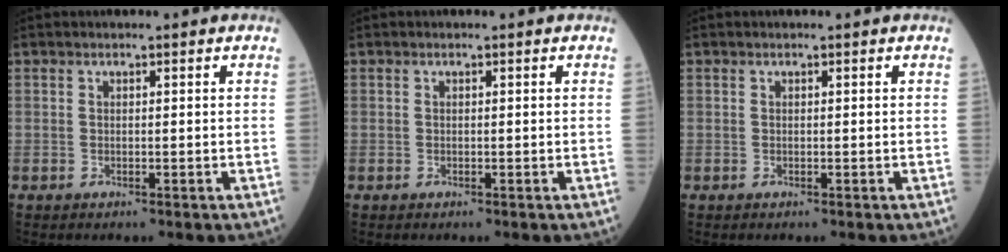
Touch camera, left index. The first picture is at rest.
{"total": 0.0}
{"total": 0.0}